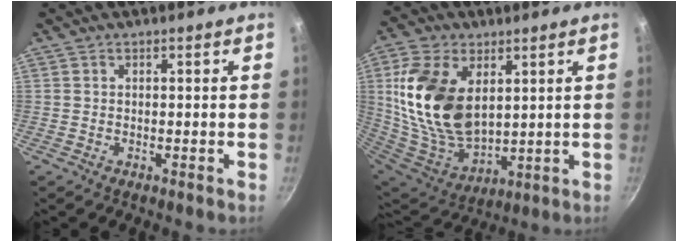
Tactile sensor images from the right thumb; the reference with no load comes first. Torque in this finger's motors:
{"motor_torque": [1.44, 2.02, 2.24, 0.37, 0.64]}